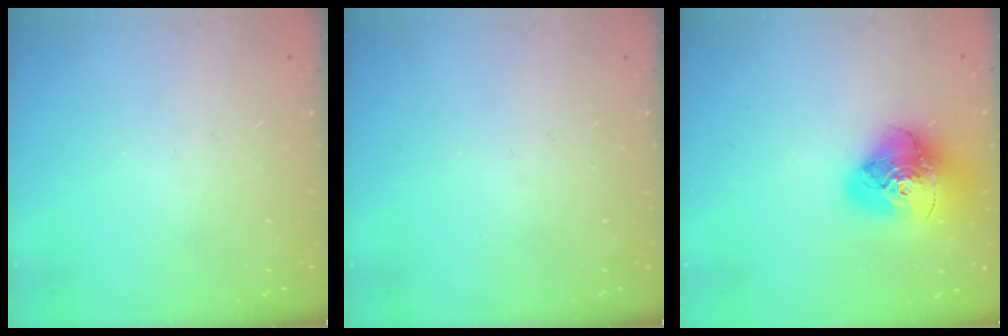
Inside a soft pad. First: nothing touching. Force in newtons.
{"total": 0.0}
{"total": 18.4, "press": 18.3, "slide": 2.1}